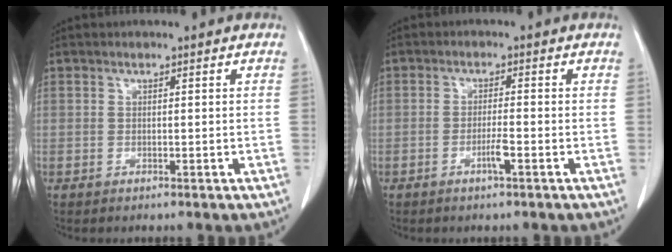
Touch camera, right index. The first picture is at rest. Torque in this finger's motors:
{"motor_torque": [0.02, -0.03, 0.03, 0.01]}